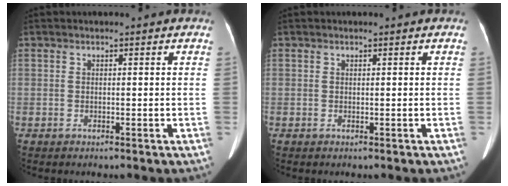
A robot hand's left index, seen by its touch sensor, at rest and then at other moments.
{"total": 0.0}